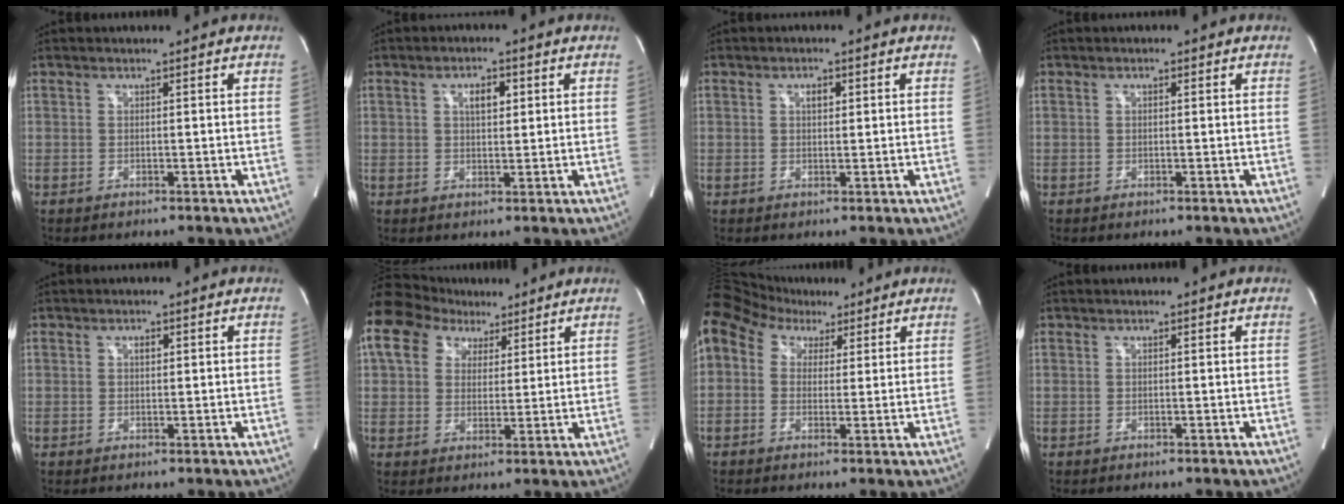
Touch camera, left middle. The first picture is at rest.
{"total": 3.4, "force": [1.2, 1.5, 2.8], "torque": [-0.047, 0.007, 0.019]}
{"total": 1.7, "force": [0.6, 0.8, 1.3], "torque": [-0.022, 0.002, 0.010]}
{"total": 0.8, "force": [0.3, 0.3, 0.6], "torque": [-0.015, 0.003, 0.005]}
{"total": 0.6, "force": [0.2, 0.2, 0.5], "torque": [-0.011, 0.001, 0.004]}
{"total": 20.3, "force": [11.6, 14.1, 8.9], "torque": [-0.255, 0.095, 0.212]}
{"total": 14.1, "force": [7.5, 10.1, 6.5], "torque": [-0.170, 0.086, 0.137]}
{"total": 0.0}